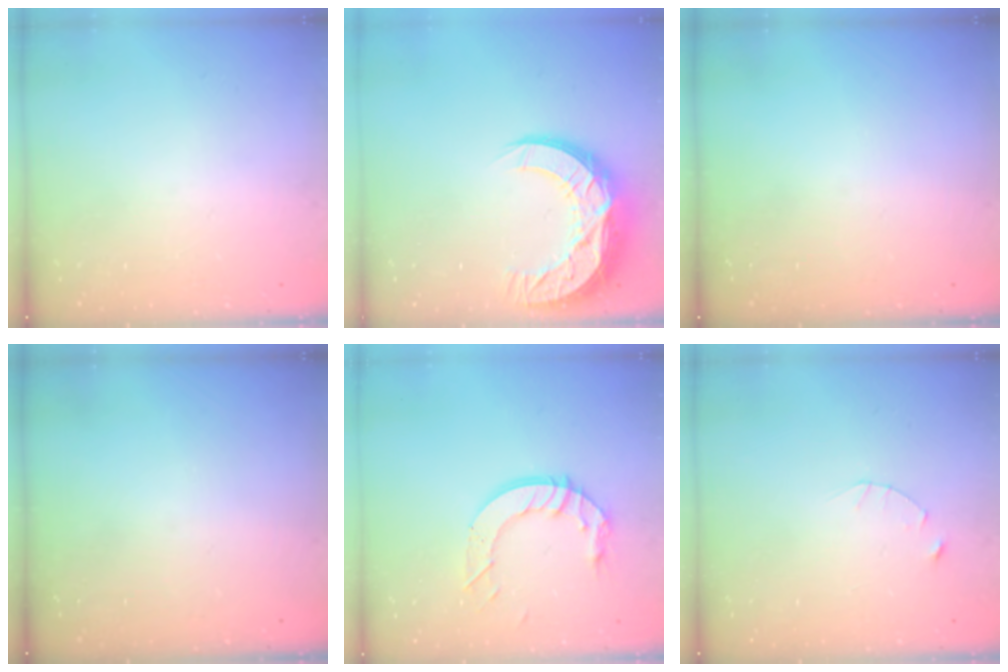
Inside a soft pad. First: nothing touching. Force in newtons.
{"total": 16.0, "press": 16.0, "slide": 1.3}
{"total": 0.0}
{"total": 0.0}
{"total": 10.6, "press": 10.5, "slide": 1.0}
{"total": 2.5, "press": 2.4, "slide": 0.3}